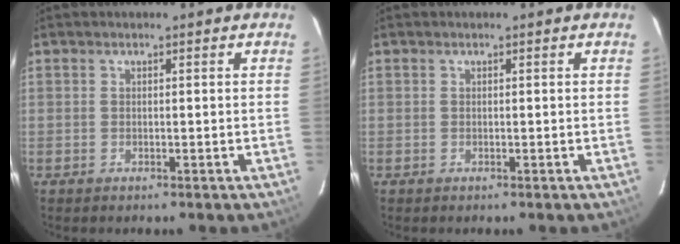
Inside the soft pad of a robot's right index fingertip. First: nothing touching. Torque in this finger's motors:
{"motor_torque": [0.00, 0.00, 0.01, 0.00]}